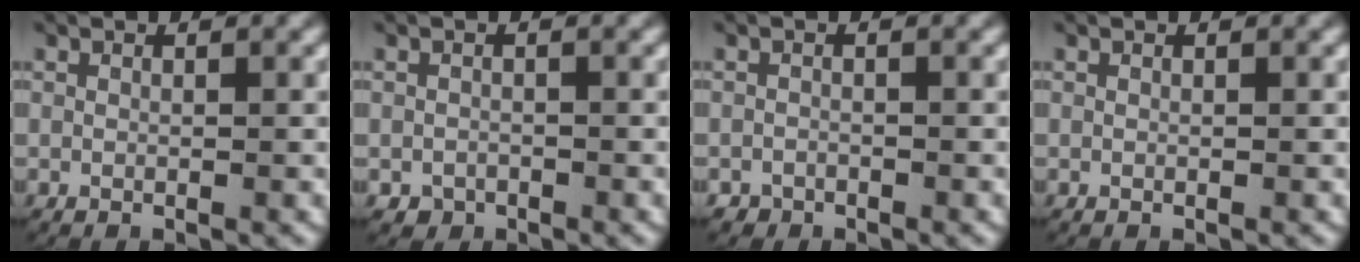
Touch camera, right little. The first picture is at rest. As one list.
[{"total": 2.0, "force": [-1.0, 1.7, 0.0], "torque": [-0.007, -0.011, -0.013]}, {"total": 1.6, "force": [-1.1, 1.1, -0.3], "torque": [-0.001, -0.010, -0.018]}, {"total": 0.0}]